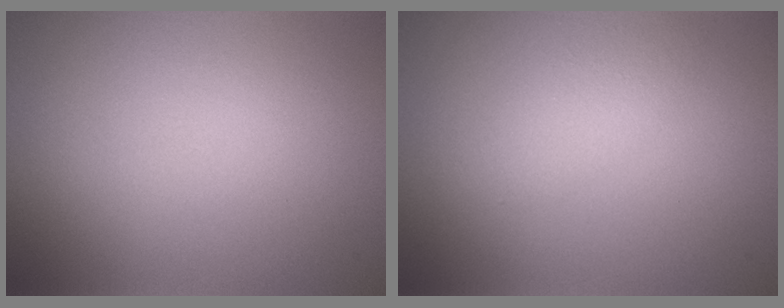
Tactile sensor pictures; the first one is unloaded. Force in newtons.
{"total": 1.8, "press": 1.8, "slide": 0.1}